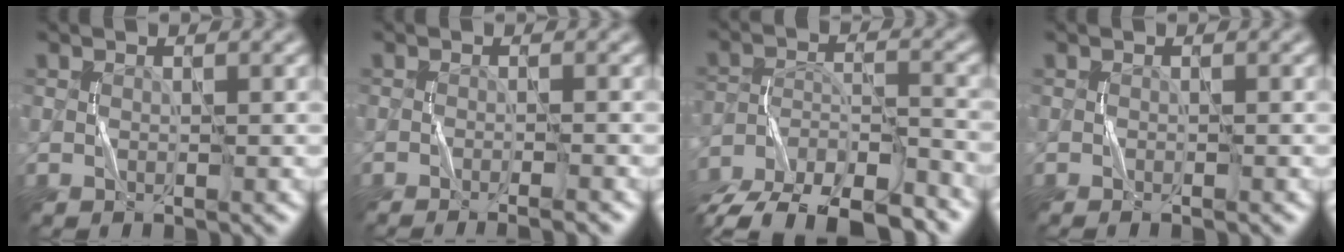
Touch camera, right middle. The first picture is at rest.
{"total": 3.0, "force": [-2.3, 0.5, 1.9], "torque": [-0.021, 0.007, -0.040]}
{"total": 11.5, "force": [-9.8, 3.9, 4.5], "torque": [-0.075, -0.017, -0.150]}
{"total": 0.6, "force": [-0.5, 0.0, 0.2], "torque": [-0.005, 0.000, -0.009]}